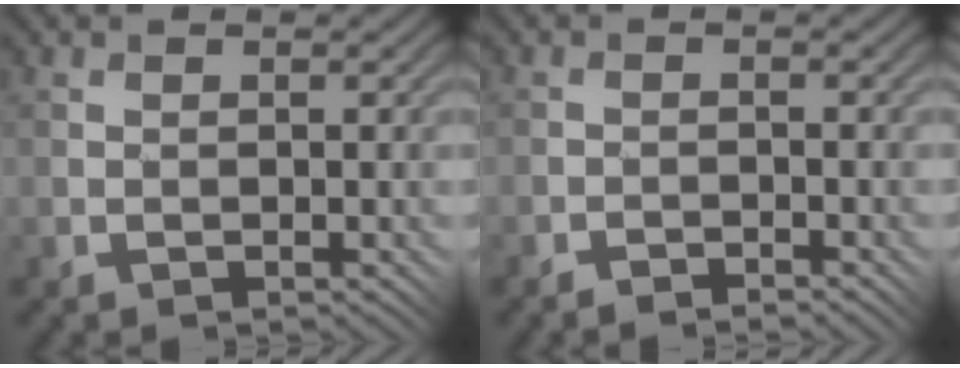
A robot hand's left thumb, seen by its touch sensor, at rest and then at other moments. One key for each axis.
{"total": 1.3, "fx": -1.3, "fy": -0.1, "fz": -0.1, "tx": 0.005, "ty": 0.009, "tz": -0.029}